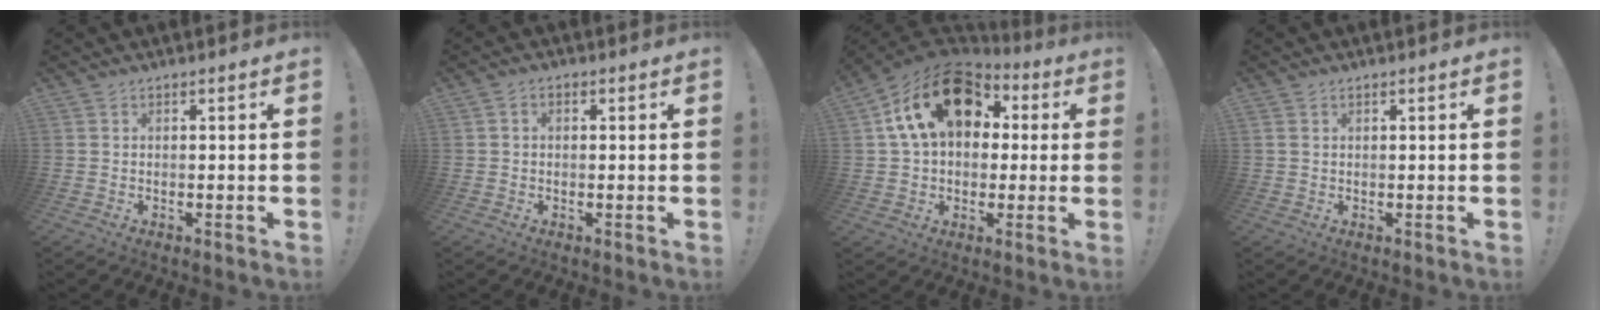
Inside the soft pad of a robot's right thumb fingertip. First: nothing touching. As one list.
[{"total": 1.8, "force": [-0.2, 1.4, 1.1], "torque": [-0.017, 0.004, -0.005]}, {"total": 21.3, "force": [7.0, 14.2, 14.3], "torque": [-0.239, -0.008, 0.127]}, {"total": 1.3, "force": [0.6, 0.8, 0.7], "torque": [-0.015, 0.002, 0.012]}]